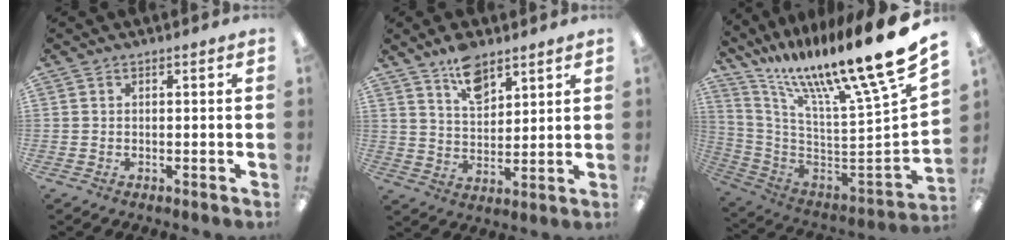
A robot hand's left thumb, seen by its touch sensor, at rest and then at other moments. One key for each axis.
{"total": 9.2, "fx": 6.7, "fy": 4.7, "fz": 4.2, "tx": -0.062, "ty": -0.036, "tz": 0.119}
{"total": 16.2, "fx": 11.9, "fy": -0.1, "fz": 11.0, "tx": -0.145, "ty": -0.133, "tz": 0.177}